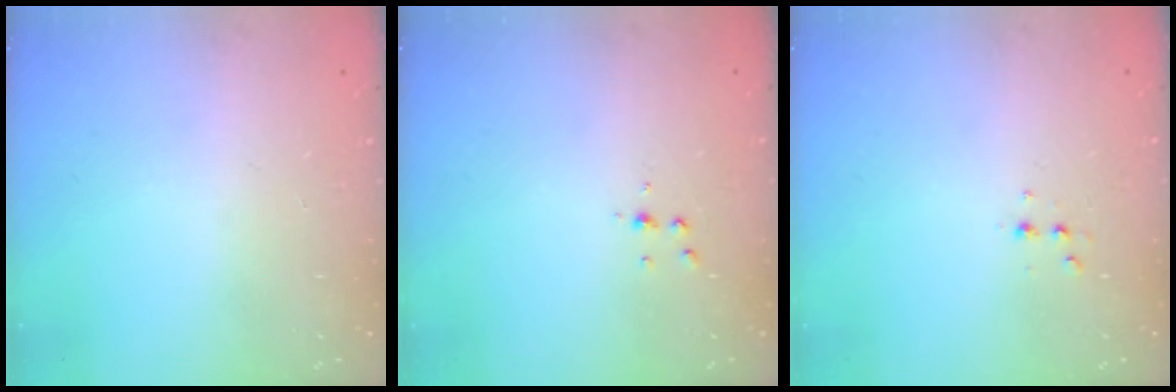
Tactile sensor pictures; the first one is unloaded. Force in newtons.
{"total": 3.9, "press": 3.9, "slide": 0.4}
{"total": 2.6, "press": 2.5, "slide": 0.8}